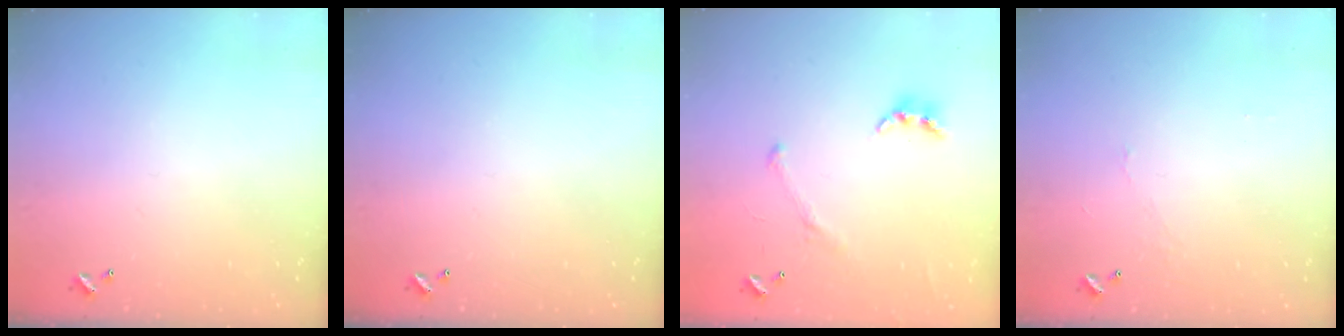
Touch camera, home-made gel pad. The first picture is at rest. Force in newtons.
{"total": 0.0}
{"total": 2.3, "press": 2.3, "slide": 0.5}
{"total": 0.0}